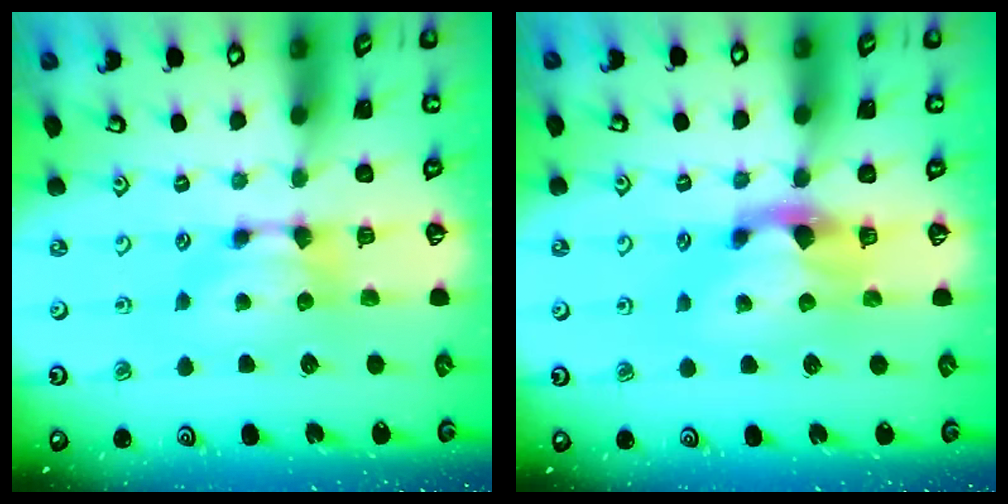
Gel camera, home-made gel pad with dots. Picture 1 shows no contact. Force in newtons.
{"total": 2.2, "press": 1.9, "slide": 1.2}